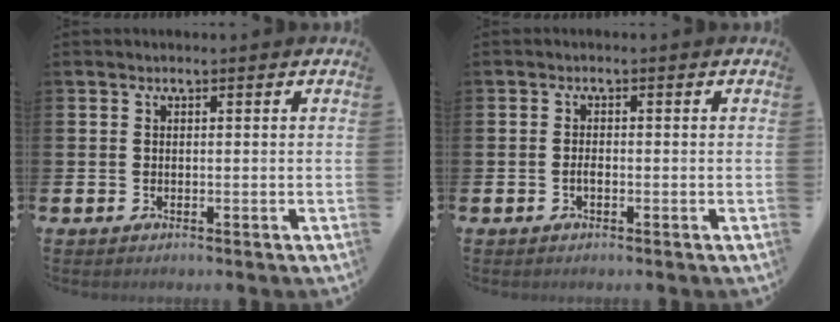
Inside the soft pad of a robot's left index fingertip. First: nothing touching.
{"total": 1.1, "force": [-0.4, 0.4, 0.9], "torque": [-0.014, -0.002, -0.009]}